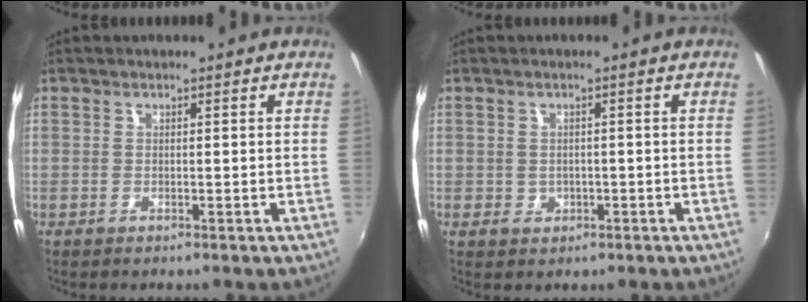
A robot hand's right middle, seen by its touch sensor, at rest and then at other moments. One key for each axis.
{"total": 2.0, "fx": -0.4, "fy": 1.9, "fz": 0.5, "tx": -0.009, "ty": 0.001, "tz": 0.000}